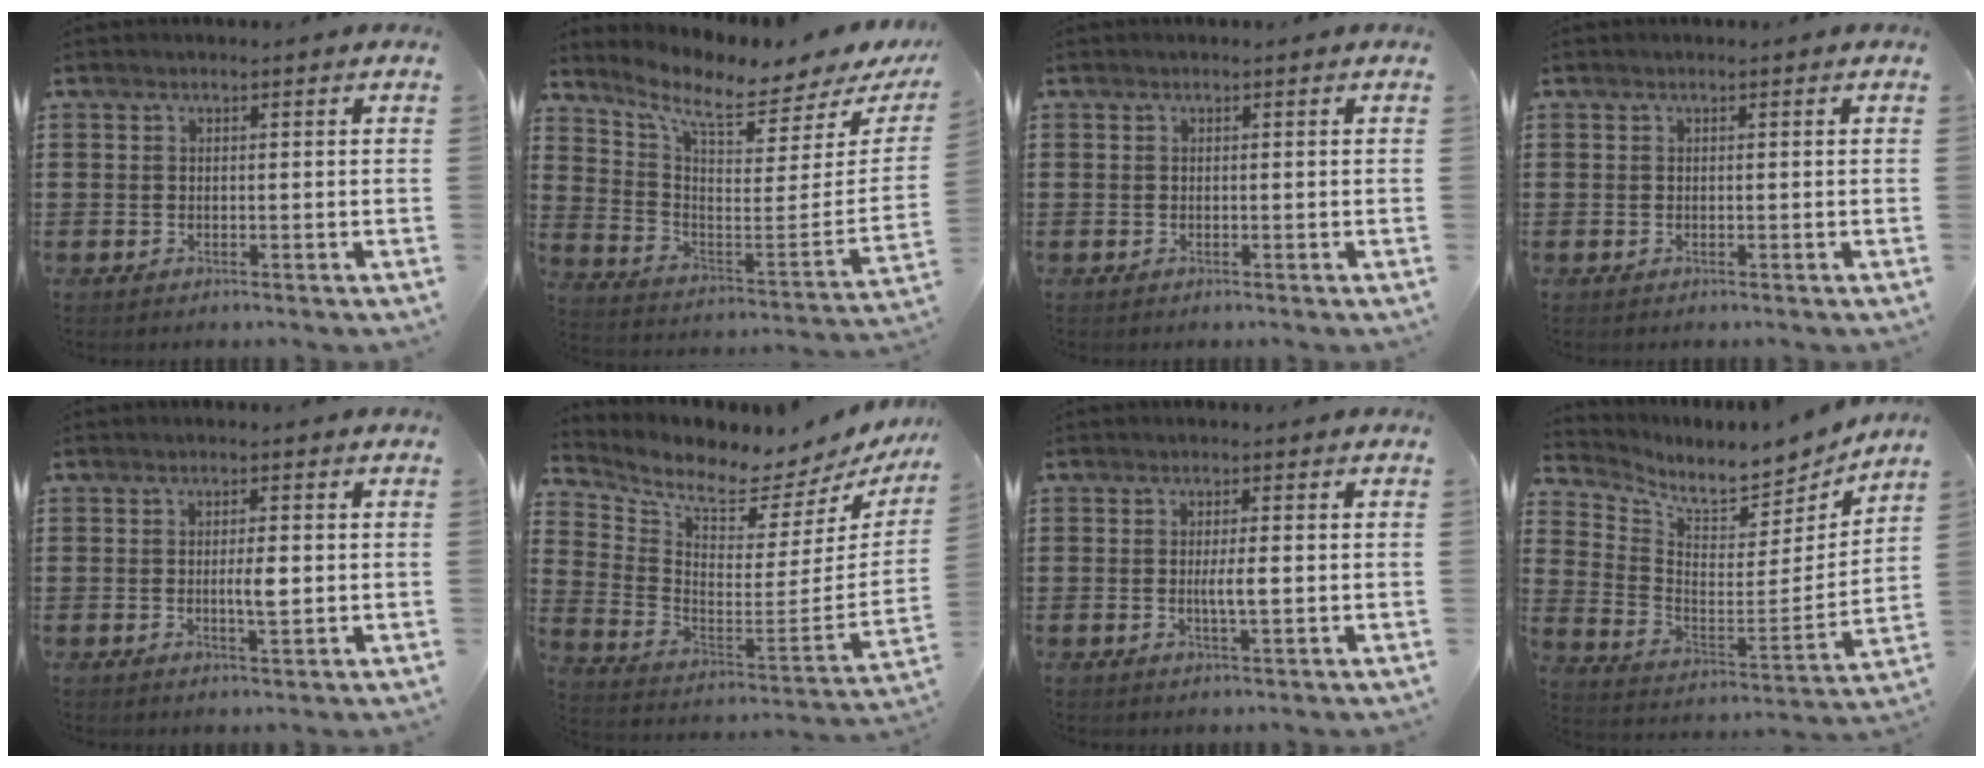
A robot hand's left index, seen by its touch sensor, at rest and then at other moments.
{"total": 6.9, "force": [5.4, 1.3, 4.2], "torque": [-0.104, -0.052, 0.084]}
{"total": 0.0}
{"total": 0.0}
{"total": 3.5, "force": [-0.1, 0.8, 3.4], "torque": [-0.052, -0.005, -0.004]}
{"total": 4.8, "force": [4.4, 0.6, 1.9], "torque": [-0.060, -0.068, 0.065]}
{"total": 3.0, "force": [-0.2, 0.3, 3.0], "torque": [-0.061, -0.007, -0.006]}
{"total": 6.2, "force": [5.8, 1.3, 1.8], "torque": [-0.061, -0.057, 0.095]}